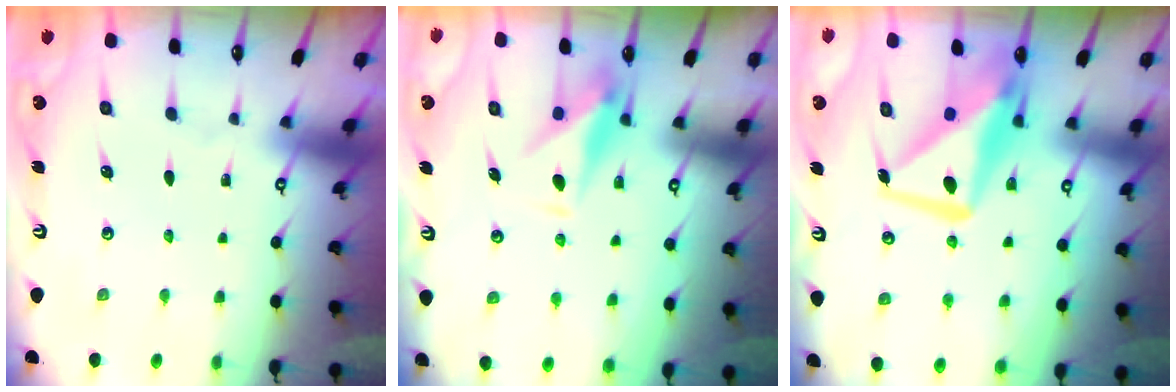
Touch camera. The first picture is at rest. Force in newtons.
{"total": 9.6, "press": 9.6, "slide": 0.1}
{"total": 13.4, "press": 13.4, "slide": 1.3}